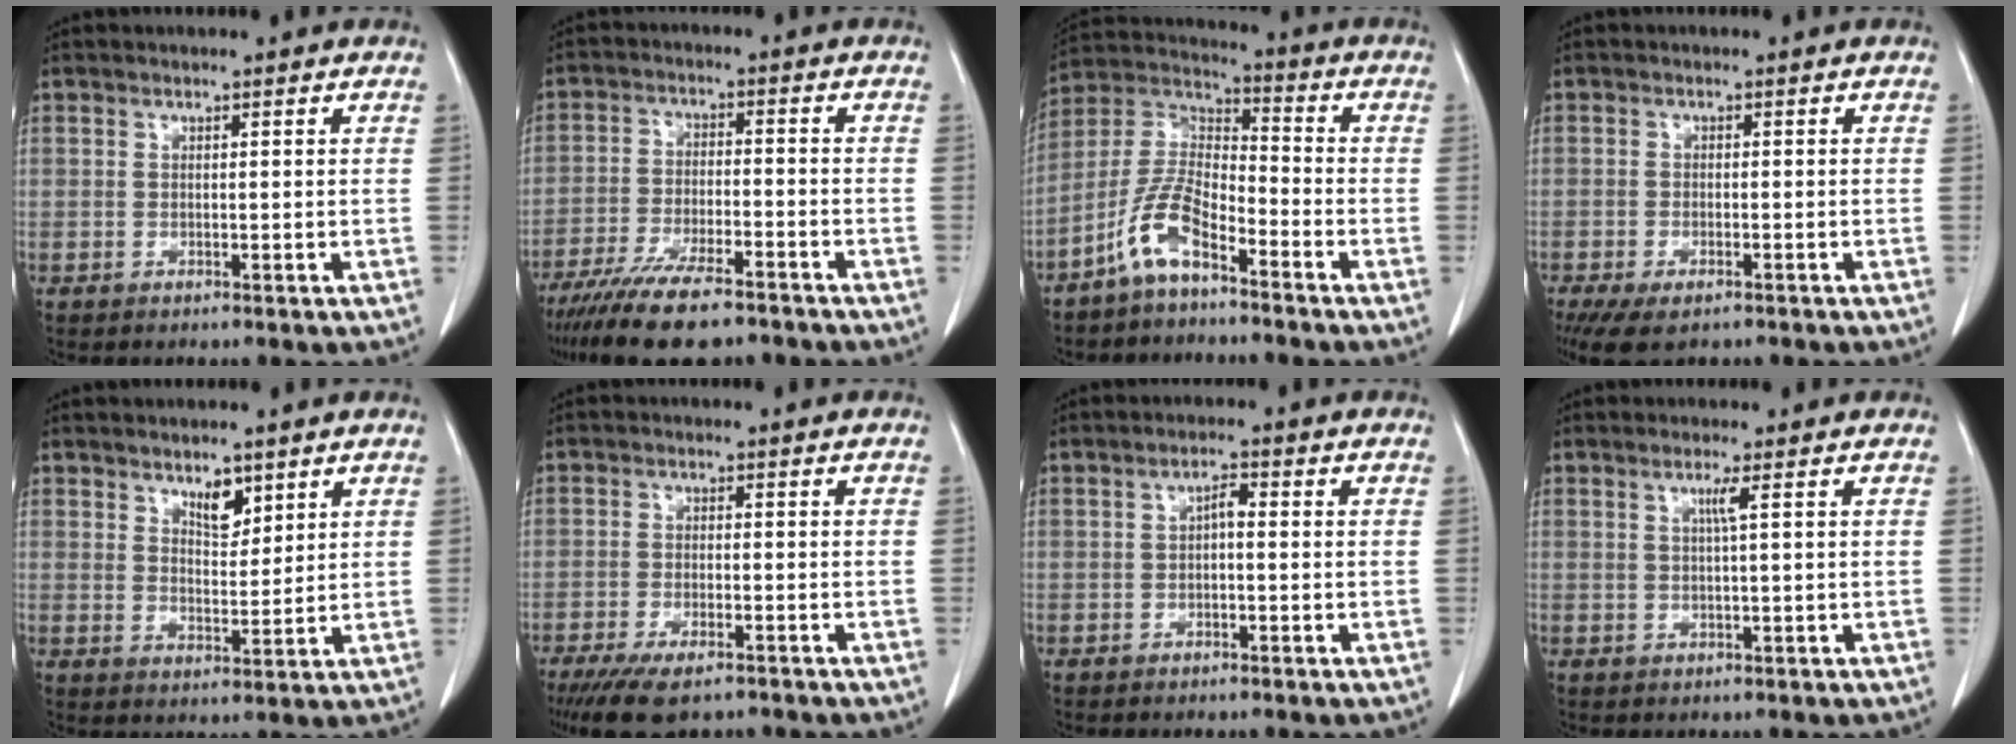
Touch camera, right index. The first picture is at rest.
{"total": 13.4, "force": [-10.6, 2.7, 7.7], "torque": [-0.137, -0.028, -0.174]}
{"total": 8.9, "force": [-5.8, 2.6, 6.3], "torque": [-0.144, 0.008, -0.118]}
{"total": 6.5, "force": [-4.6, 2.4, 3.8], "torque": [-0.057, -0.010, -0.068]}
{"total": 4.0, "force": [2.7, 1.7, 2.4], "torque": [-0.039, -0.005, 0.050]}
{"total": 9.1, "force": [-6.8, 2.7, 5.4], "torque": [-0.083, -0.013, -0.104]}
{"total": 1.9, "force": [-0.2, 0.7, 1.7], "torque": [-0.030, 0.006, -0.003]}
{"total": 1.6, "force": [0.5, -0.5, 1.4], "torque": [-0.033, -0.001, 0.012]}